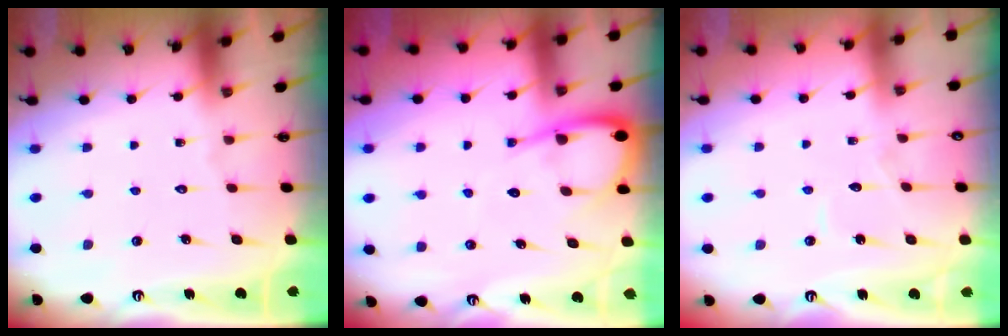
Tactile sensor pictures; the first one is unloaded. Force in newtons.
{"total": 7.8, "press": 7.8, "slide": 0.8}
{"total": 3.7, "press": 3.6, "slide": 0.4}